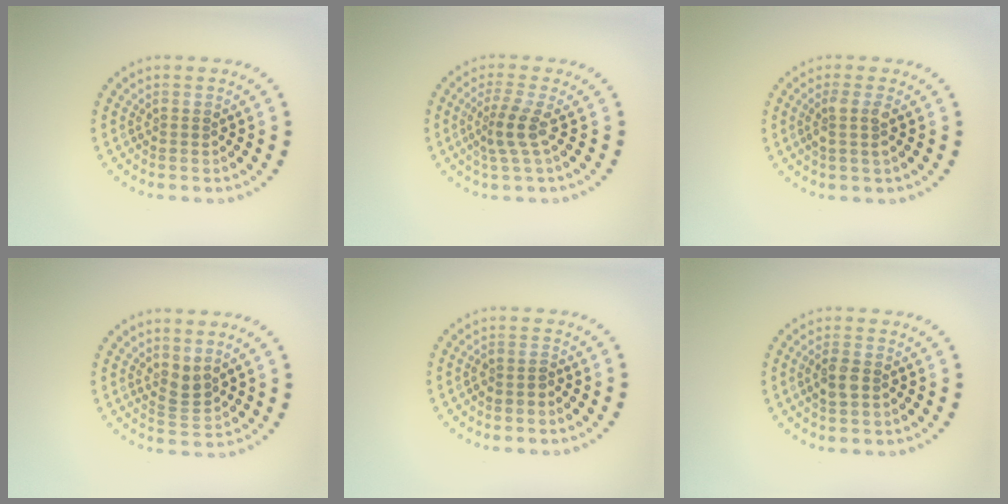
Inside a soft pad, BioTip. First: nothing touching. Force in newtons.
{"total": 2.5, "press": 1.8, "slide": 1.8}
{"total": 1.8, "press": 1.5, "slide": 1.0}
{"total": 1.8, "press": 1.4, "slide": 1.2}
{"total": 1.1, "press": 1.0, "slide": 0.5}
{"total": 1.9, "press": 1.9, "slide": 0.3}